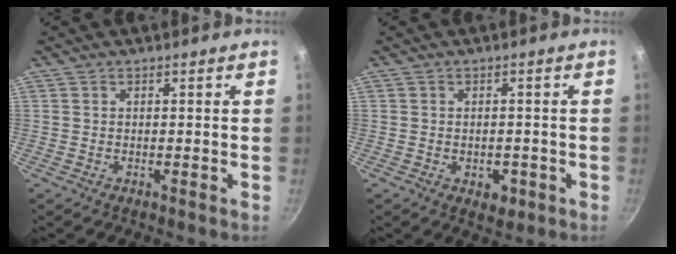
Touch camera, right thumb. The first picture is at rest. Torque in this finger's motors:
{"motor_torque": [-0.18, 0.13, 0.06, 0.82, -0.12]}